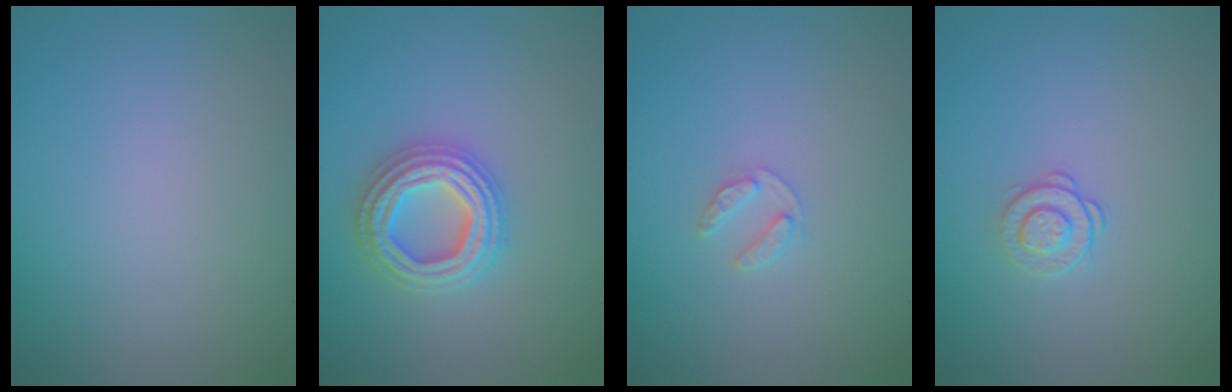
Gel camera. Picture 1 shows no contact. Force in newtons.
{"total": 4.1, "press": 4.0, "slide": 0.7}
{"total": 1.3, "press": 1.3, "slide": 0.2}
{"total": 1.6, "press": 1.2, "slide": 1.0}